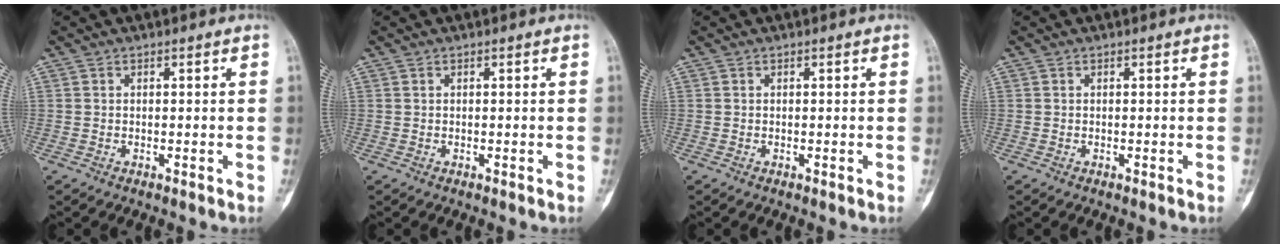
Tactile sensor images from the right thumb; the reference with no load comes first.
{"total": 0.0}
{"total": 0.0}
{"total": 0.0}